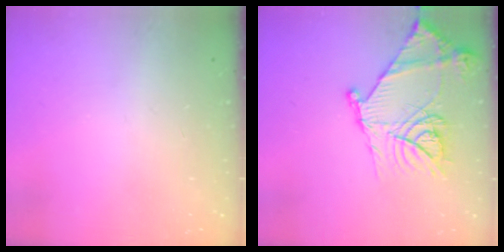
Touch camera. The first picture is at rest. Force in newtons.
{"total": 18.1, "press": 18.1, "slide": 1.2}